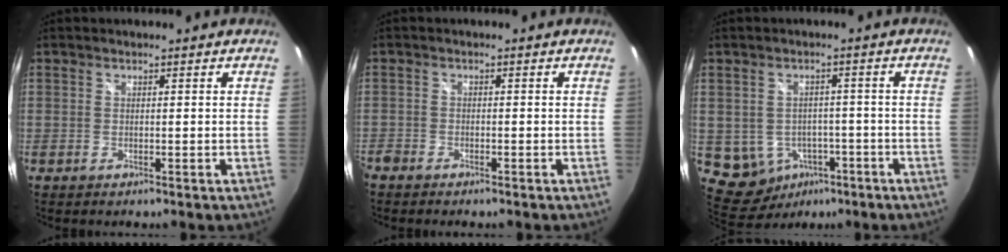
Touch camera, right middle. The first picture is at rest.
{"total": 2.4, "force": [-2.1, 1.0, 0.5], "torque": [-0.019, -0.008, -0.042]}
{"total": 9.4, "force": [-3.7, 7.9, 3.5], "torque": [-0.091, 0.005, -0.029]}